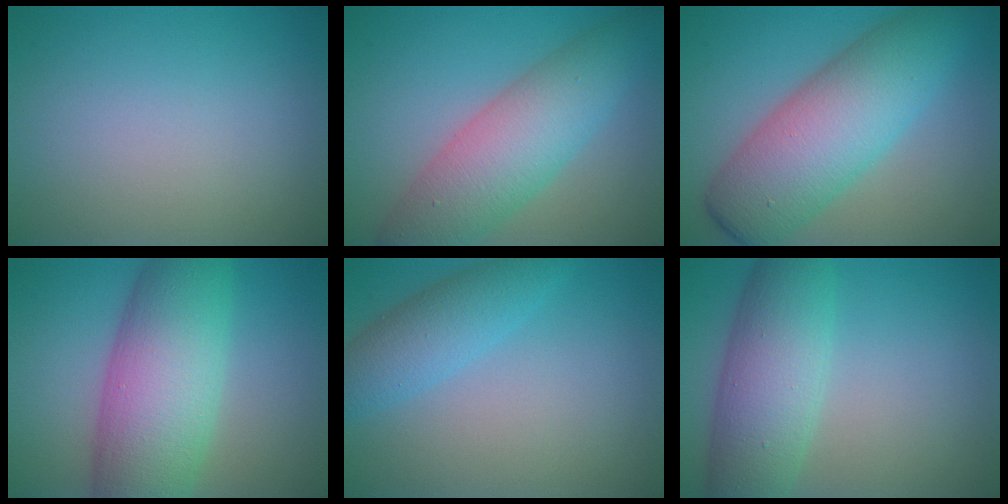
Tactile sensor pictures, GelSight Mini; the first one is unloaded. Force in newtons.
{"total": 7.5, "press": 7.5, "slide": 0.2}
{"total": 9.5, "press": 9.5, "slide": 0.3}
{"total": 11.2, "press": 11.2, "slide": 0.3}
{"total": 3.9, "press": 3.9, "slide": 0.1}
{"total": 7.4, "press": 7.4, "slide": 0.2}